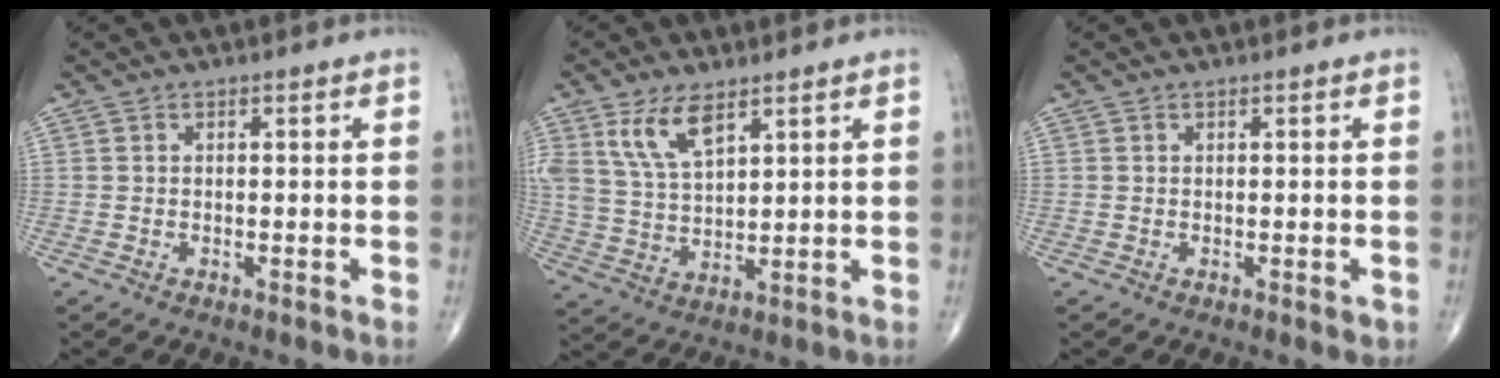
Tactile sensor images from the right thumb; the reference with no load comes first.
{"total": 9.0, "force": [5.2, 4.0, 6.2], "torque": [-0.119, -0.017, 0.111]}
{"total": 0.9, "force": [-0.1, 0.6, 0.7], "torque": [-0.006, -0.002, -0.001]}